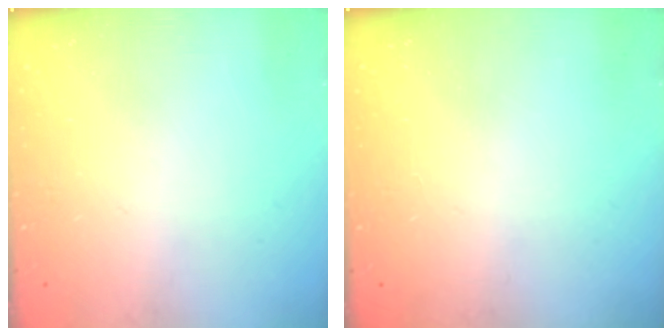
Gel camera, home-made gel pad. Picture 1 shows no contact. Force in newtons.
{"total": 0.0}